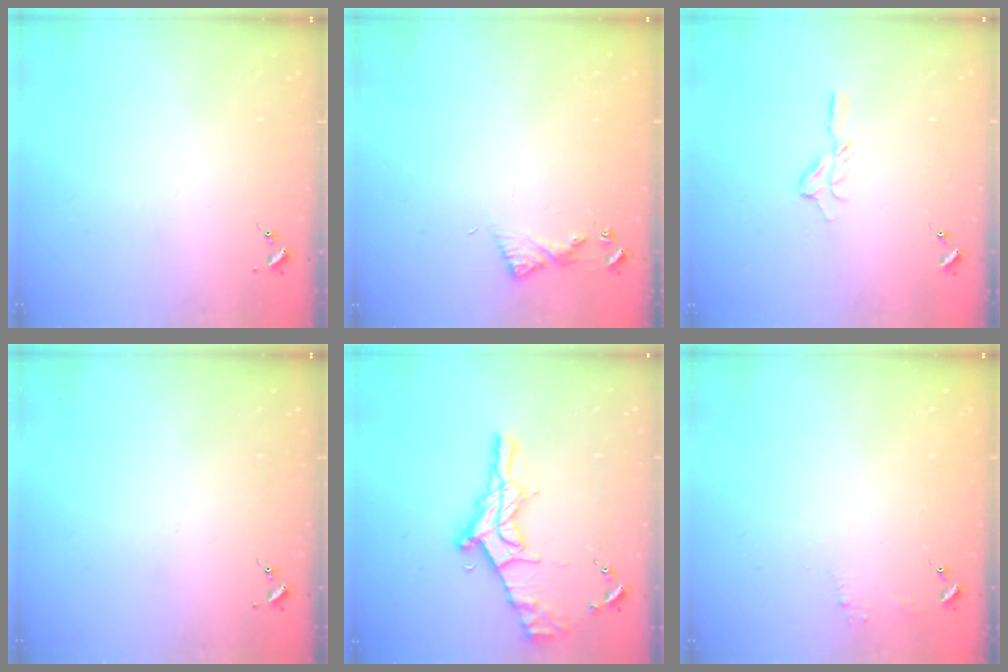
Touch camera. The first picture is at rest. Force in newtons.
{"total": 6.1, "press": 6.1, "slide": 0.6}
{"total": 6.9, "press": 6.9, "slide": 0.7}
{"total": 0.0}
{"total": 19.0, "press": 18.9, "slide": 1.3}
{"total": 4.8, "press": 4.8, "slide": 0.4}